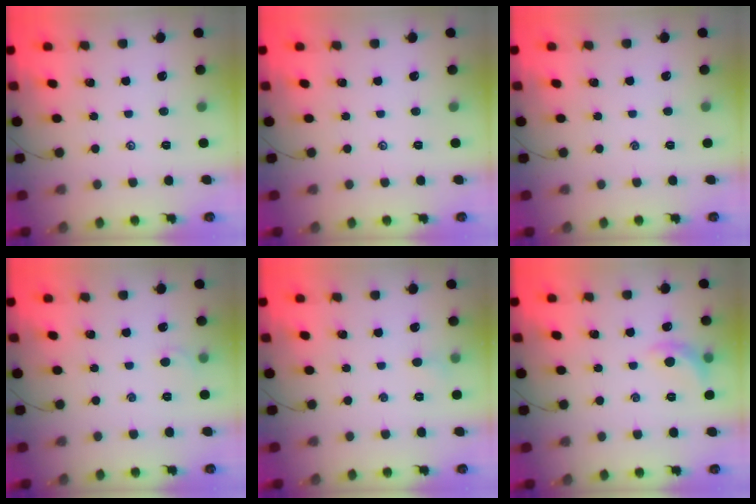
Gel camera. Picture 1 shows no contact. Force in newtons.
{"total": 0.0}
{"total": 0.0}
{"total": 2.7, "press": 2.5, "slide": 0.9}
{"total": 2.8, "press": 2.6, "slide": 1.0}
{"total": 7.0, "press": 6.9, "slide": 0.7}